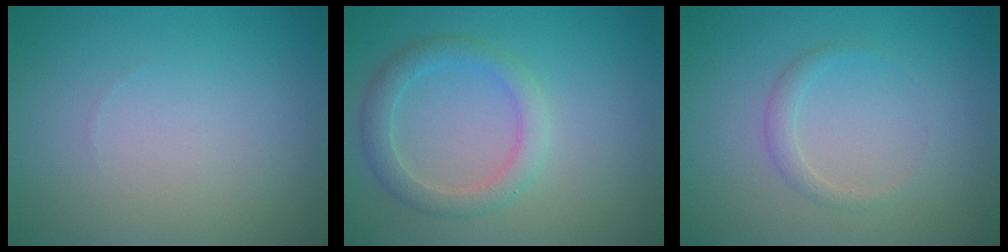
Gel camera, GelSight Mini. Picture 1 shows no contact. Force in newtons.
{"total": 2.7, "press": 2.7, "slide": 0.1}
{"total": 1.2, "press": 1.2, "slide": 0.1}